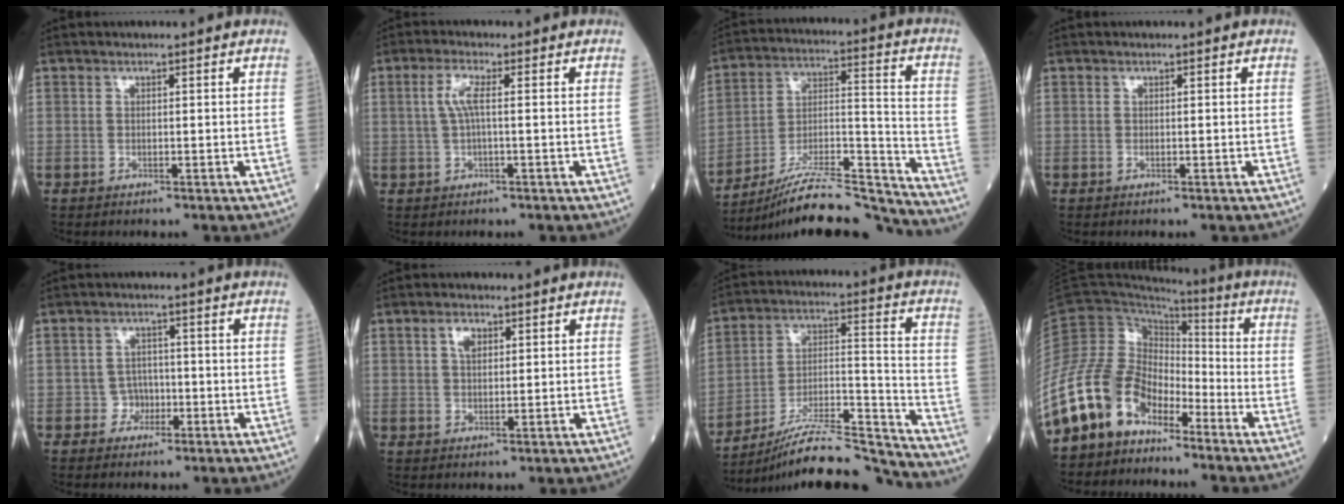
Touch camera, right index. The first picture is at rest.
{"total": 3.3, "force": [0.4, 0.5, 3.3], "torque": [-0.072, 0.008, 0.009]}
{"total": 20.4, "force": [-19.2, 0.4, 6.8], "torque": [-0.120, 0.016, -0.316]}
{"total": 0.0}
{"total": 2.6, "force": [-1.0, 2.4, 0.3], "torque": [0.010, 0.012, -0.017]}
{"total": 2.7, "force": [1.2, 1.4, 1.9], "torque": [-0.036, 0.004, 0.022]}
{"total": 19.0, "force": [-17.9, 0.0, 6.4], "torque": [-0.117, 0.014, -0.298]}
{"total": 15.5, "force": [-11.4, 8.1, 6.6], "torque": [-0.154, 0.031, -0.222]}